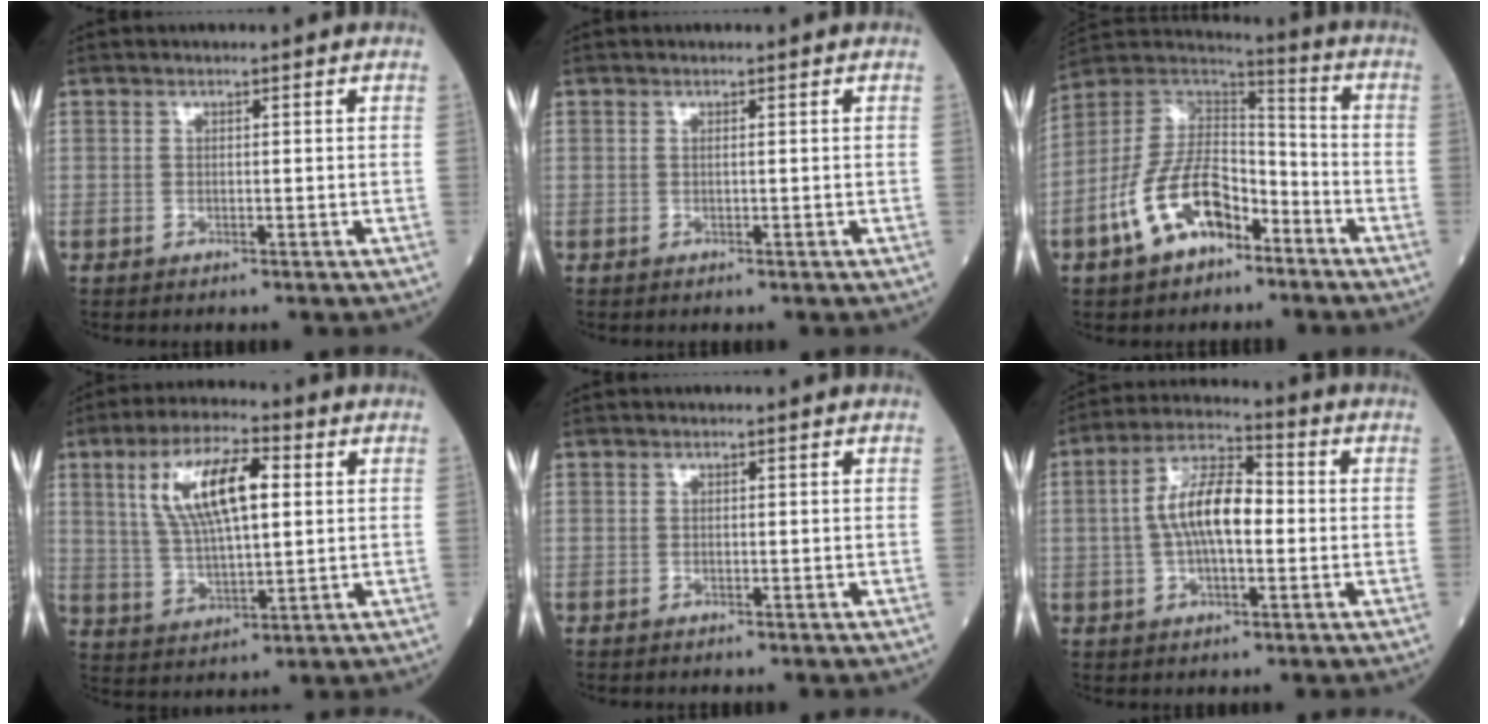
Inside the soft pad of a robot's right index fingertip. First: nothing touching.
{"total": 0.0}
{"total": 13.8, "force": [-6.9, 7.2, 9.4], "torque": [-0.199, 0.020, -0.126]}
{"total": 12.4, "force": [3.5, 3.6, 11.3], "torque": [-0.223, 0.016, 0.066]}
{"total": 0.0}
{"total": 10.0, "force": [-0.1, 3.6, 9.3], "torque": [-0.183, 0.020, -0.009]}